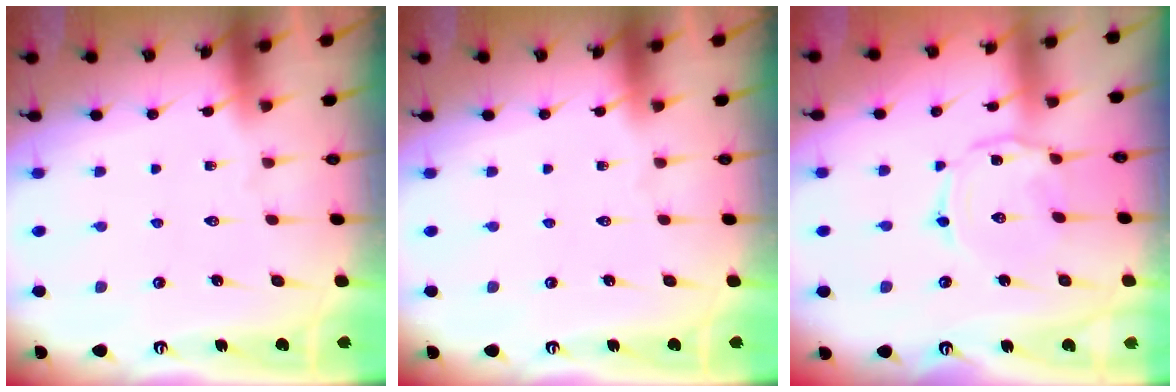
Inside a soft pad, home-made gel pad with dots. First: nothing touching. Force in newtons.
{"total": 0.0}
{"total": 3.0, "press": 2.9, "slide": 0.4}